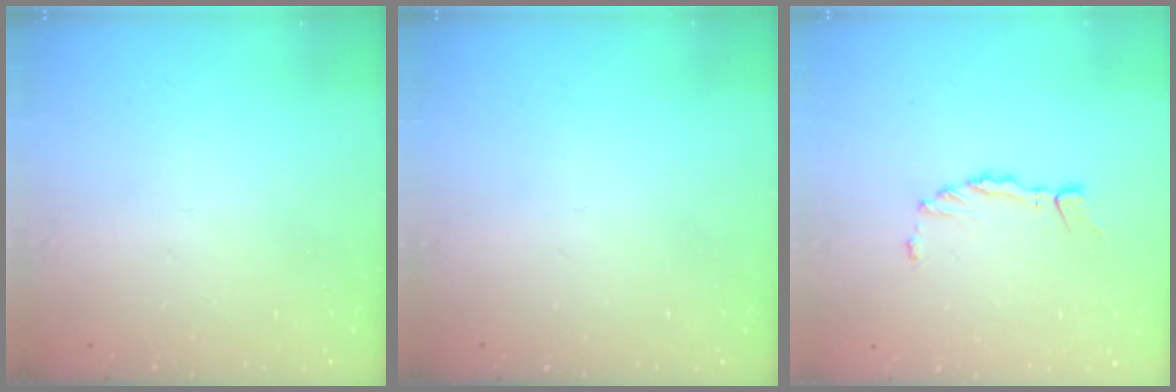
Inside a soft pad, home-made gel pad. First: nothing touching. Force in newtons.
{"total": 0.0}
{"total": 2.7, "press": 2.7, "slide": 0.2}